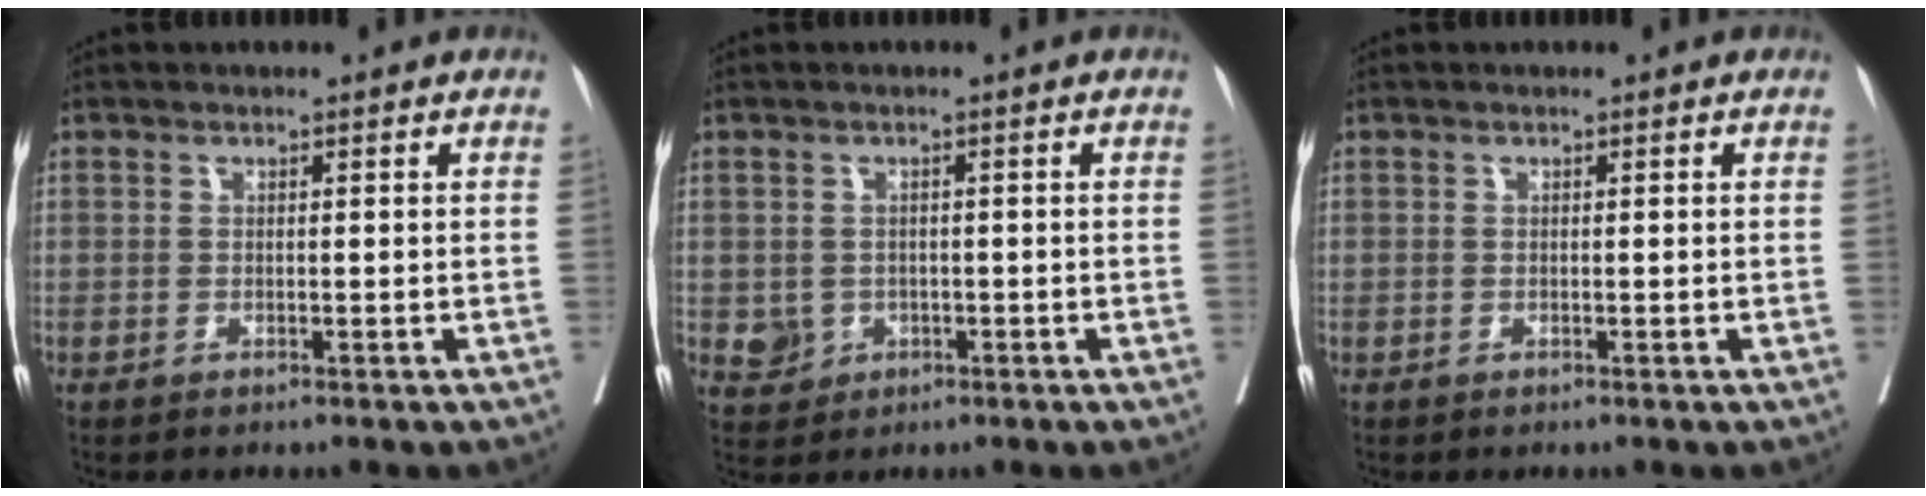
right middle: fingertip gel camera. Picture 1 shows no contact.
{"total": 3.1, "force": [-0.6, 2.9, 0.8], "torque": [-0.005, 0.004, -0.002]}
{"total": 0.0}